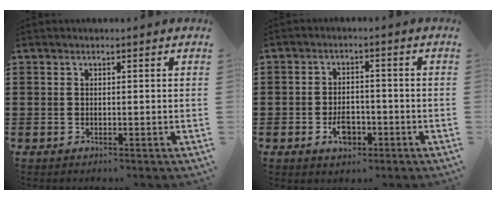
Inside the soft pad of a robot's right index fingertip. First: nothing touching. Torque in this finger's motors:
{"motor_torque": [2.14, 0.00, 0.12, 0.07]}